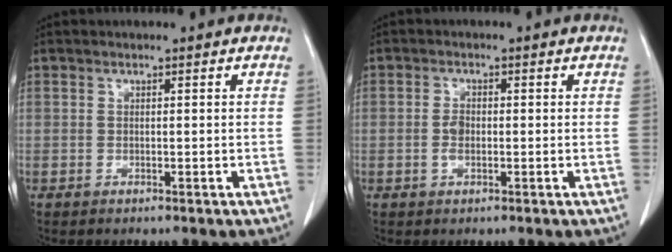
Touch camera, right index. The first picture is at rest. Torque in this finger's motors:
{"motor_torque": [0.44, -0.19, 0.23, 0.06]}